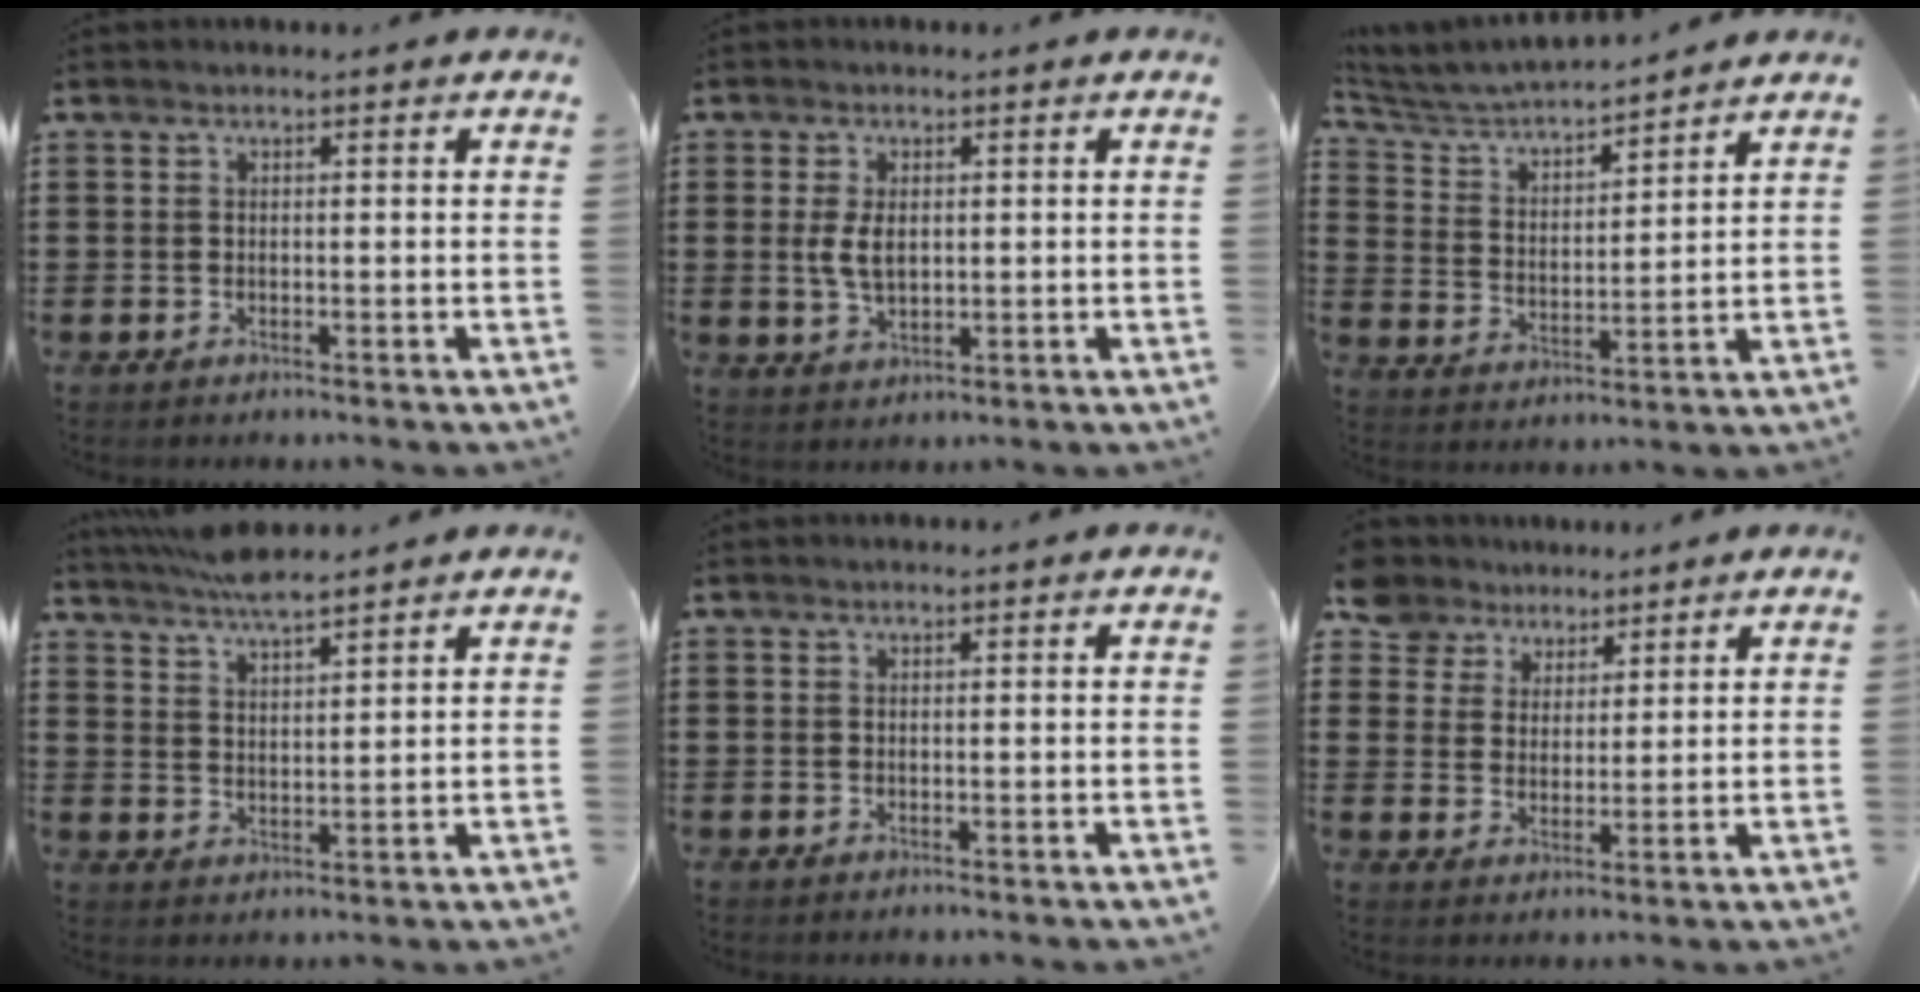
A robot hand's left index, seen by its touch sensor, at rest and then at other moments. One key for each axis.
{"total": 4.4, "fx": 0.5, "fy": 2.4, "fz": 3.7, "tx": -0.091, "ty": 0.002, "tz": 0.003}
{"total": 4.7, "fx": 4.6, "fy": 0.2, "fz": 0.9, "tx": -0.043, "ty": -0.035, "tz": 0.072}
{"total": 4.6, "fx": 4.4, "fy": 0.2, "fz": 1.6, "tx": -0.043, "ty": -0.016, "tz": 0.079}
{"total": 0.0}
{"total": 5.3, "fx": 4.1, "fy": 3.3, "fz": 0.3, "tx": -0.033, "ty": 0.001, "tz": 0.079}